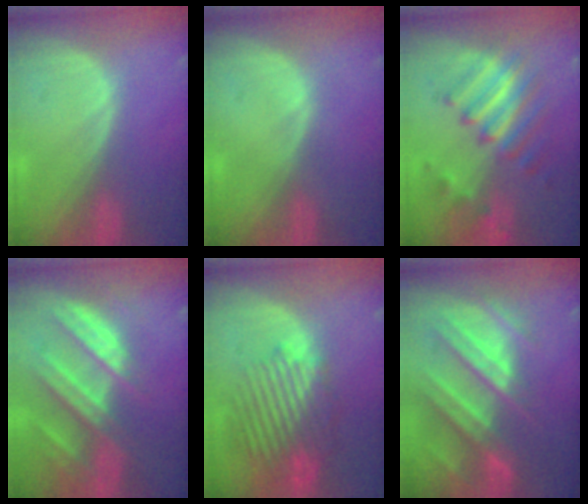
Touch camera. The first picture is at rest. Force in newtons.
{"total": 0.0}
{"total": 8.5, "press": 8.2, "slide": 2.0}
{"total": 9.9, "press": 8.7, "slide": 4.6}
{"total": 10.2, "press": 9.3, "slide": 4.3}
{"total": 11.3, "press": 9.9, "slide": 5.3}